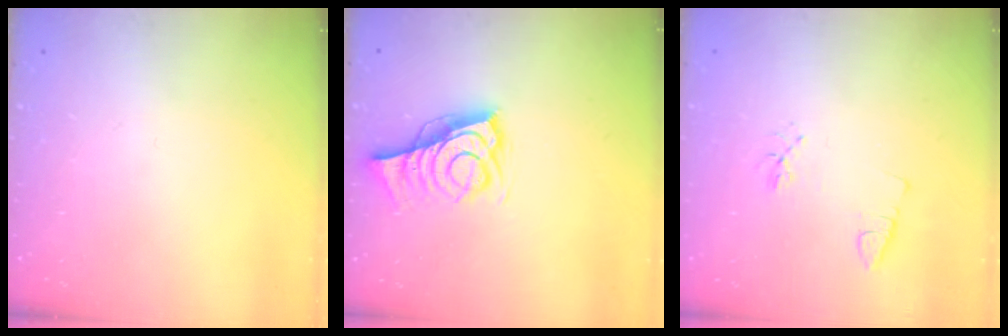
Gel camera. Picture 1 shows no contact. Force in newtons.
{"total": 9.2, "press": 8.9, "slide": 2.5}
{"total": 3.7, "press": 3.4, "slide": 1.6}